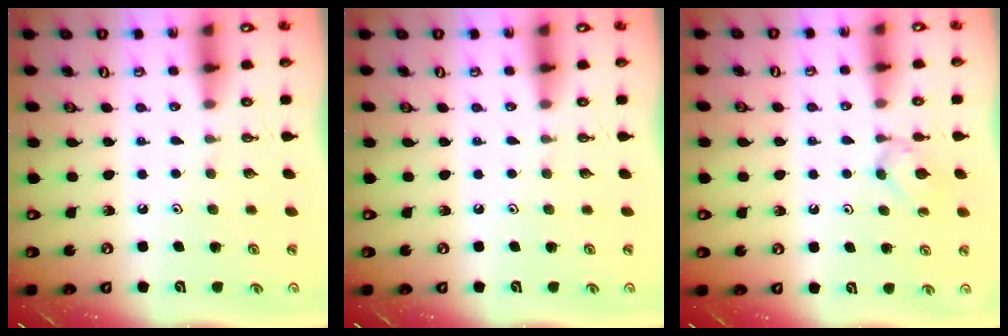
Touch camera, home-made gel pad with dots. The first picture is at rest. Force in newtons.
{"total": 0.0}
{"total": 3.4, "press": 3.3, "slide": 0.7}